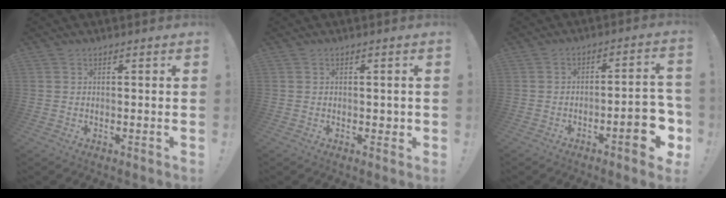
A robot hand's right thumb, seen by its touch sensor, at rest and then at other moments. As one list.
[{"total": 1.6, "force": [-0.1, 1.2, 1.0], "torque": [-0.014, 0.004, -0.004]}, {"total": 11.7, "force": [-4.9, 3.4, 10.0], "torque": [-0.125, 0.021, -0.073]}]